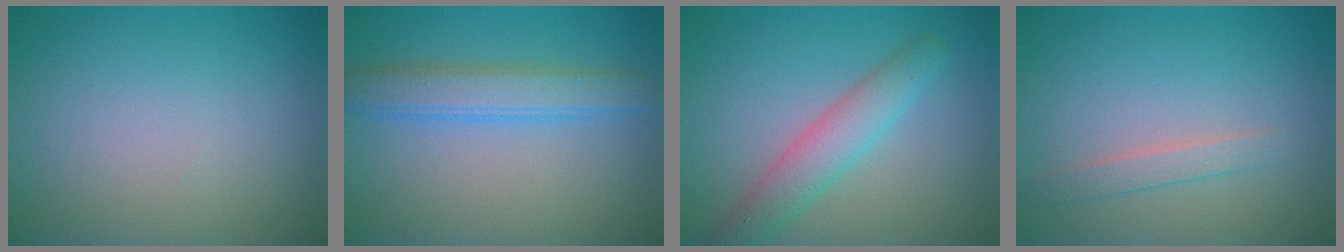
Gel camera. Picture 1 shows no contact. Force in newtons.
{"total": 3.8, "press": 3.8, "slide": 0.1}
{"total": 3.7, "press": 3.7, "slide": 0.1}
{"total": 1.5, "press": 1.5, "slide": 0.0}